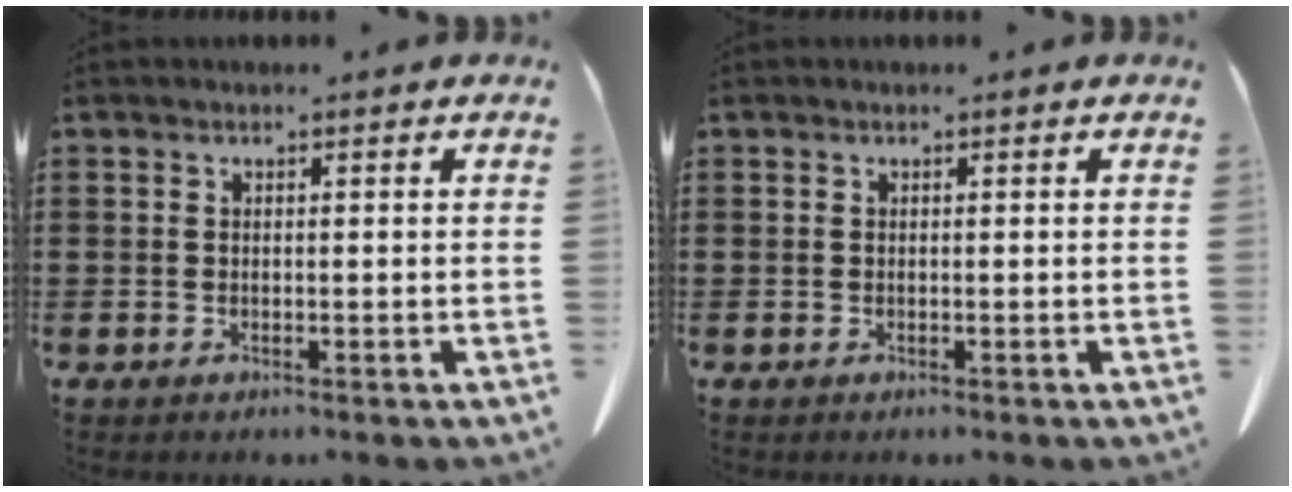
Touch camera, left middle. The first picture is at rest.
{"total": 0.0}